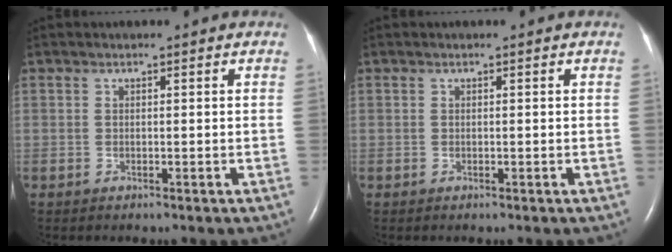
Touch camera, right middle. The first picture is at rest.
{"total": 0.0}